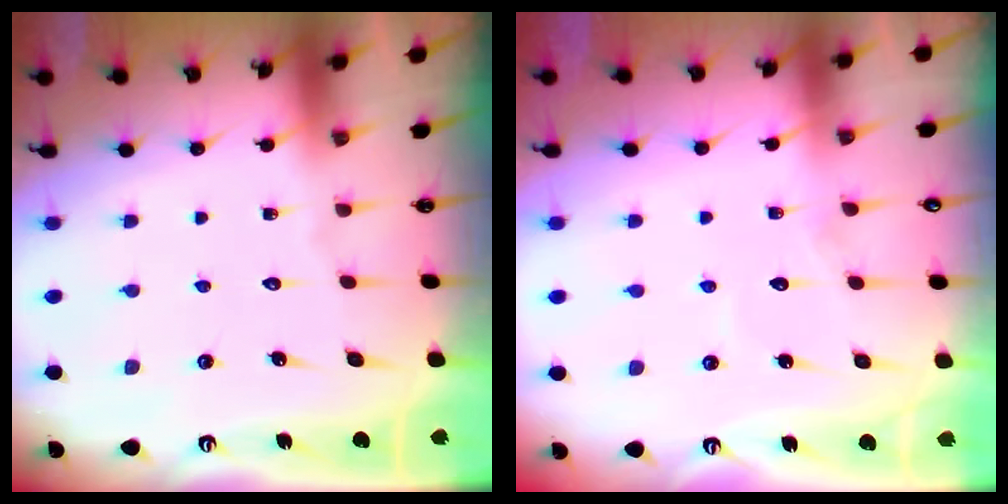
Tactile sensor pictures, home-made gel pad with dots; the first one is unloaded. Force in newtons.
{"total": 5.7, "press": 5.7, "slide": 0.5}